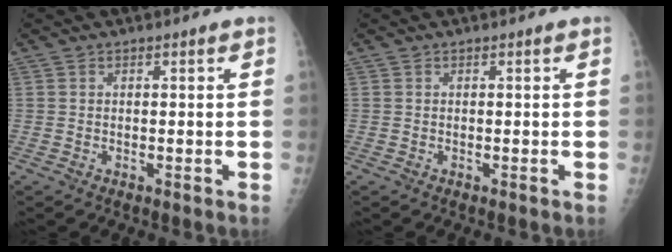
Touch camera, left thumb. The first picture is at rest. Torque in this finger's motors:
{"motor_torque": [0.00, 0.00, -0.02, -0.01, 0.00]}